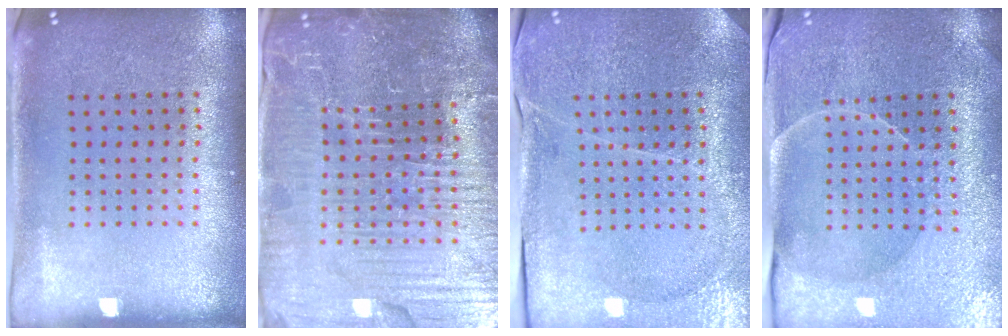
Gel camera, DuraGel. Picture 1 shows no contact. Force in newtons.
{"total": 6.7, "press": 6.0, "slide": 3.0}
{"total": 3.5, "press": 3.4, "slide": 0.8}
{"total": 3.8, "press": 3.7, "slide": 0.8}